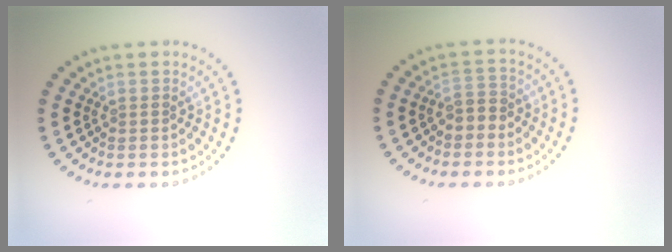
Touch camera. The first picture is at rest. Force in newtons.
{"total": 1.8, "press": 1.6, "slide": 0.7}